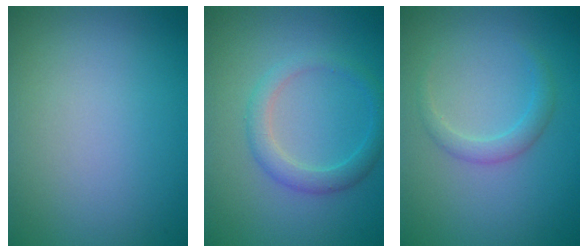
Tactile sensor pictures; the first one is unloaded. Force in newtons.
{"total": 2.5, "press": 2.5, "slide": 0.2}
{"total": 1.6, "press": 1.6, "slide": 0.1}